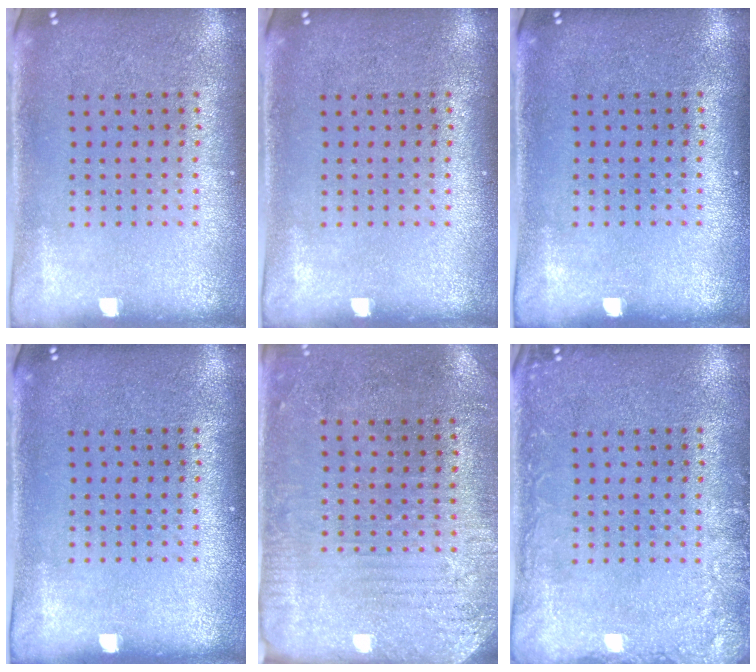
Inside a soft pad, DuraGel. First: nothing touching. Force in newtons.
{"total": 0.0}
{"total": 0.0}
{"total": 0.0}
{"total": 2.8, "press": 2.4, "slide": 1.4}
{"total": 2.2, "press": 2.1, "slide": 0.2}